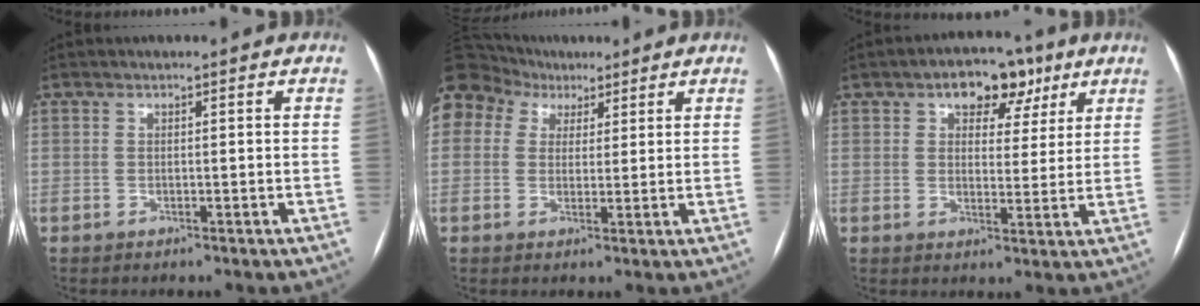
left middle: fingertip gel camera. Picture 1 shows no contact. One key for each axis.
{"total": 16.3, "fx": 8.6, "fy": 12.7, "fz": 5.6, "tx": -0.178, "ty": 0.087, "tz": 0.167}
{"total": 7.8, "fx": 4.4, "fy": 4.5, "fz": 4.5, "tx": -0.054, "ty": 0.025, "tz": 0.062}